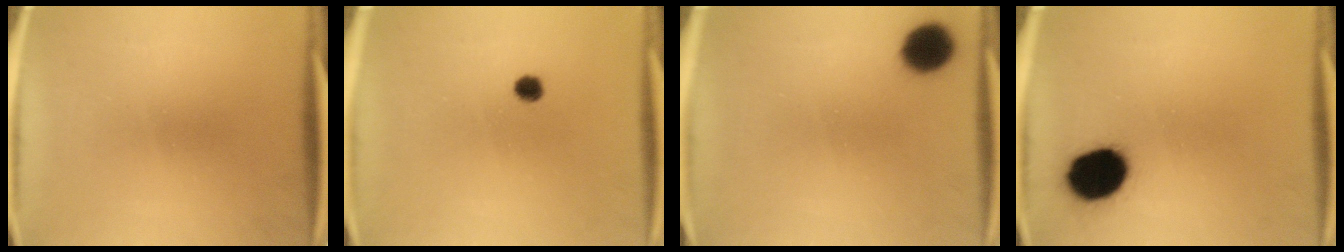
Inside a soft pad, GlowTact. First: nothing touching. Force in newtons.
{"total": 1.4}
{"total": 9.5}
{"total": 13.6}